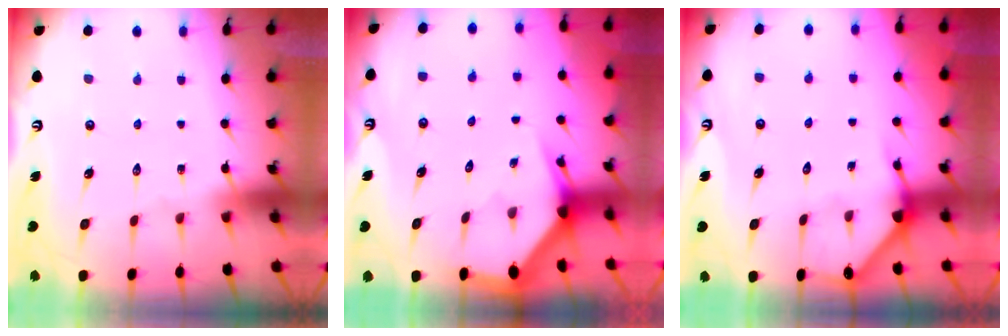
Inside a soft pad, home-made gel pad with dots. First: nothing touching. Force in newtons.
{"total": 3.1, "press": 3.1, "slide": 0.0}
{"total": 3.4, "press": 3.4, "slide": 0.2}